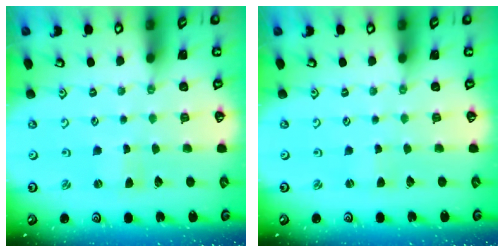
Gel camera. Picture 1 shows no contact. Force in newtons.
{"total": 0.6, "press": 0.6, "slide": 0.1}